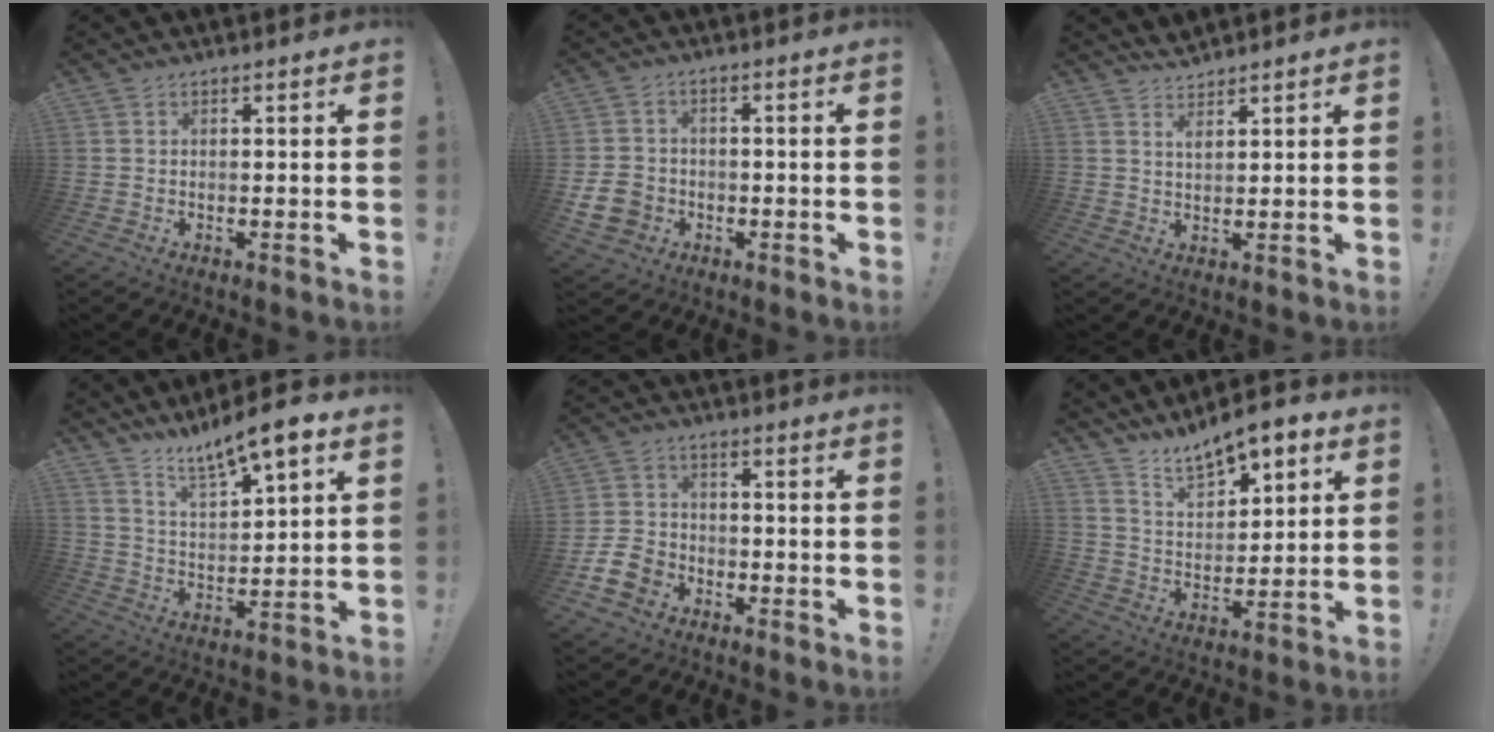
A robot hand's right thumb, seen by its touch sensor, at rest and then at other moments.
{"total": 10.1, "force": [-3.6, 8.2, 4.5], "torque": [-0.091, 0.024, -0.063]}
{"total": 2.7, "force": [2.4, 0.8, 0.9], "torque": [-0.011, -0.018, 0.043]}
{"total": 10.1, "force": [8.3, 1.5, 5.6], "torque": [-0.107, -0.053, 0.143]}
{"total": 9.7, "force": [-5.2, 7.1, 4.1], "torque": [-0.086, 0.034, -0.095]}
{"total": 10.0, "force": [8.3, 4.0, 3.9], "torque": [-0.075, -0.057, 0.154]}